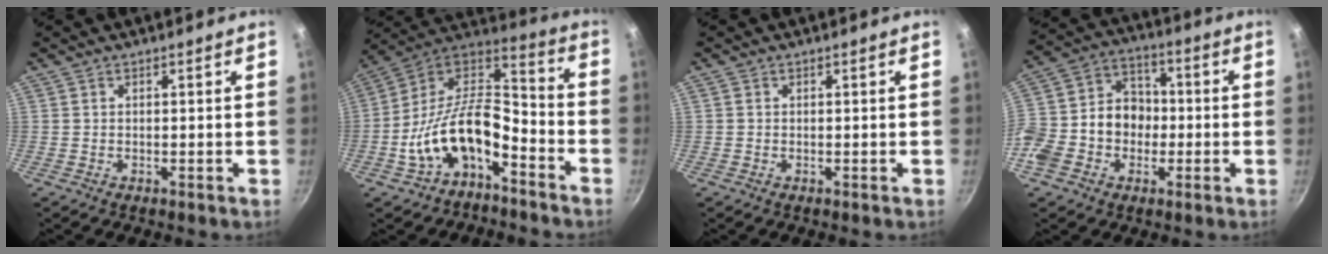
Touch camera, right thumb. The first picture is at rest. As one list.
[{"total": 16.6, "force": [-7.2, 8.9, 12.0], "torque": [-0.197, 0.081, -0.141]}, {"total": 0.0}, {"total": 16.2, "force": [-3.5, 13.3, 8.5], "torque": [-0.137, 0.049, -0.073]}]